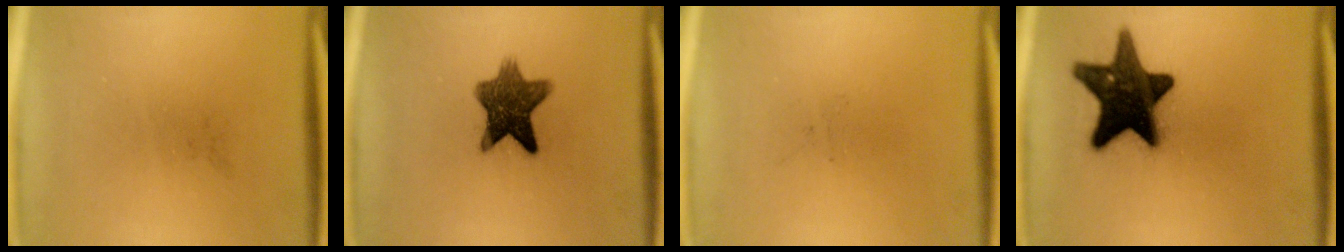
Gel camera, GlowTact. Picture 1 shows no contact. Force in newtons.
{"total": 9.4}
{"total": 0.0}
{"total": 16.2}